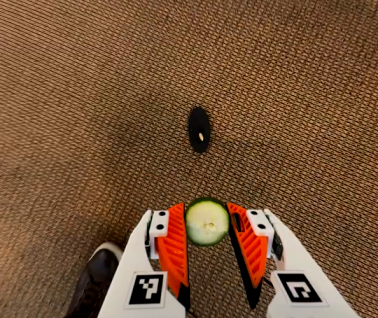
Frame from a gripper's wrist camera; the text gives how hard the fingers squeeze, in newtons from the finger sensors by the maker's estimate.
{"total": 7.0, "left": 6.9, "right": 7.0}